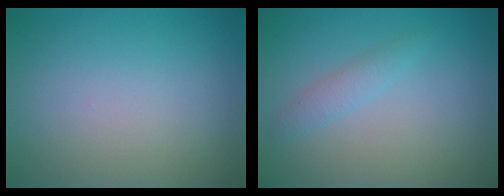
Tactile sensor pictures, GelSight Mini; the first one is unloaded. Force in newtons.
{"total": 1.4, "press": 1.4, "slide": 0.0}